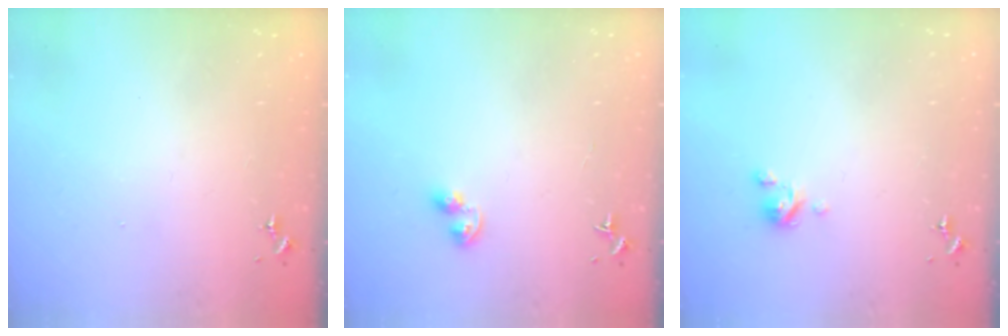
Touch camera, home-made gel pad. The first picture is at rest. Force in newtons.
{"total": 4.2, "press": 4.1, "slide": 0.5}
{"total": 3.4, "press": 3.4, "slide": 0.3}